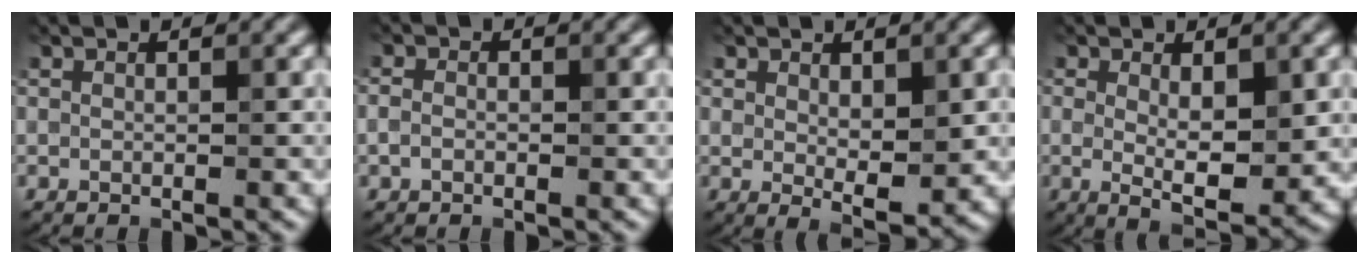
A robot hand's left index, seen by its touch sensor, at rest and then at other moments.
{"total": 1.2, "force": [-0.5, 0.8, 0.7], "torque": [-0.016, 0.001, -0.013]}
{"total": 3.3, "force": [0.6, 1.5, 2.9], "torque": [-0.046, -0.009, 0.018]}
{"total": 4.9, "force": [0.4, 1.8, 4.6], "torque": [-0.073, -0.010, 0.010]}